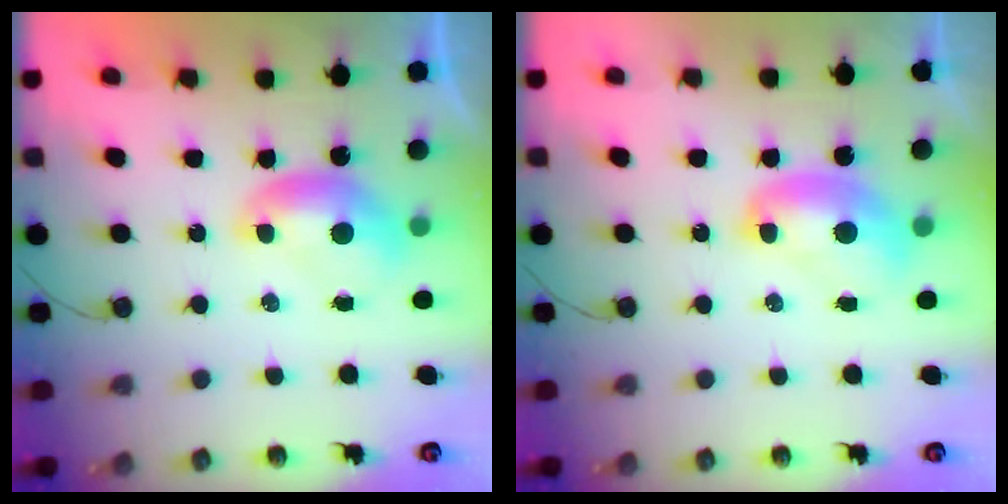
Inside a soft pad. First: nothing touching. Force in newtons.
{"total": 2.3, "press": 2.3, "slide": 0.2}